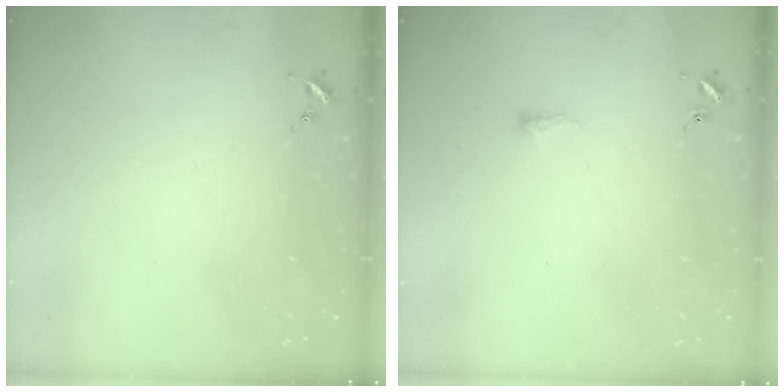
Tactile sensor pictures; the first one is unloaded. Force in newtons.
{"total": 5.2, "press": 5.1, "slide": 0.8}